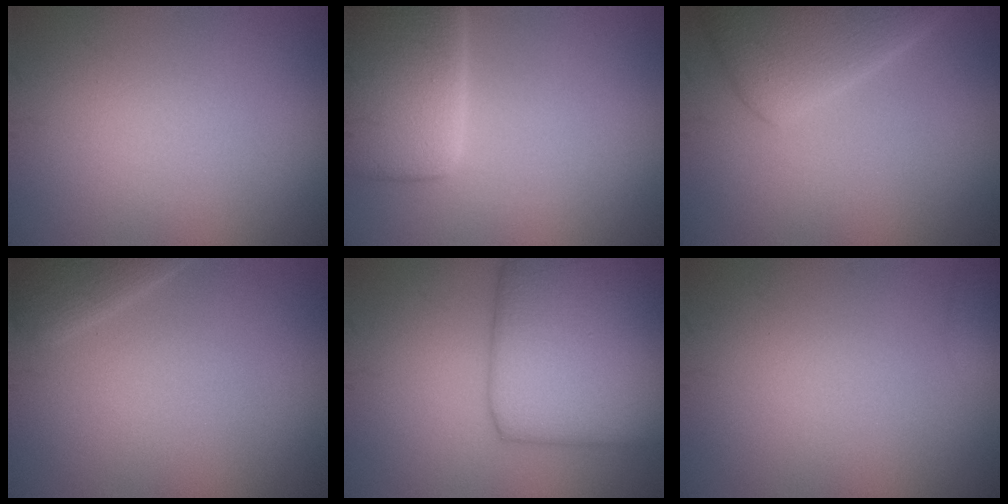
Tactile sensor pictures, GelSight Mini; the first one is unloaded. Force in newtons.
{"total": 7.4, "press": 7.4, "slide": 0.5}
{"total": 5.4, "press": 5.4, "slide": 0.3}
{"total": 2.0, "press": 2.0, "slide": 0.1}
{"total": 10.0, "press": 10.0, "slide": 0.2}
{"total": 1.5, "press": 1.5, "slide": 0.1}